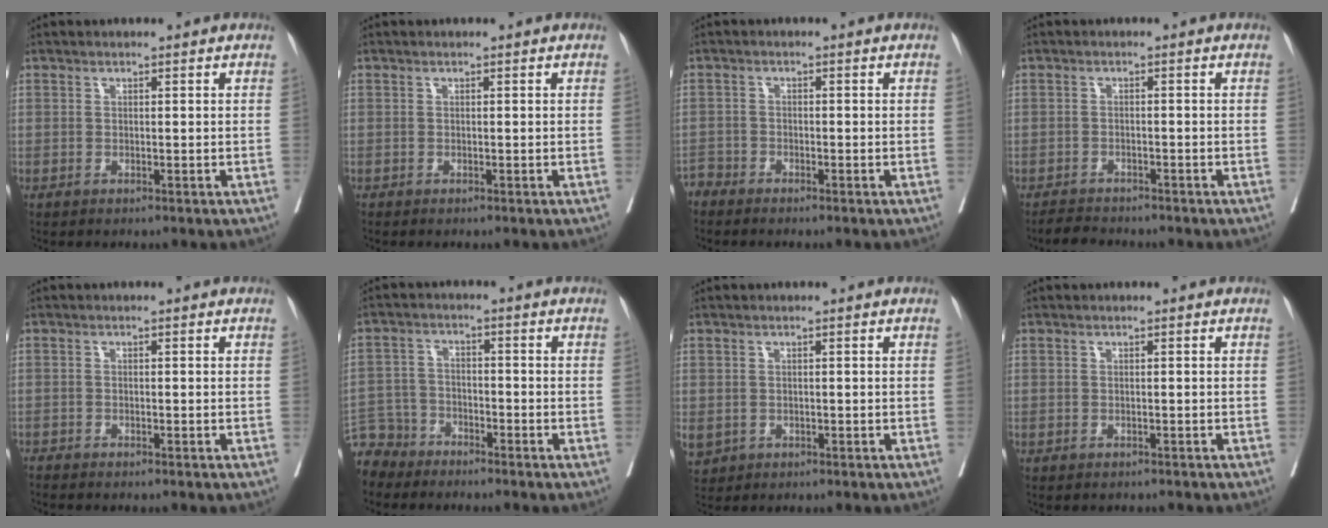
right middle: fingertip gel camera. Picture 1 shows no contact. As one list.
[{"total": 0.0}, {"total": 2.0, "force": [-2.0, 0.3, -0.3], "torque": [0.011, -0.005, -0.041]}, {"total": 3.2, "force": [-3.0, 1.0, 0.4], "torque": [-0.012, -0.008, -0.053]}, {"total": 1.9, "force": [-1.7, -0.5, 0.5], "torque": [-0.010, -0.001, -0.036]}, {"total": 7.2, "force": [-6.4, 3.1, -0.3], "torque": [0.005, 0.001, -0.130]}, {"total": 4.2, "force": [-1.5, 3.6, 1.4], "torque": [-0.038, -0.002, -0.018]}, {"total": 2.0, "force": [-1.8, 0.8, 0.4], "torque": [-0.010, -0.003, -0.026]}]